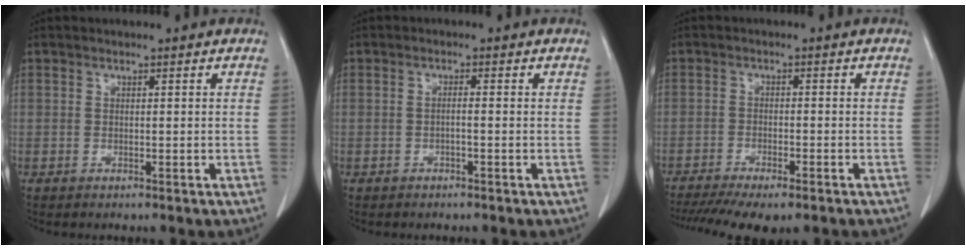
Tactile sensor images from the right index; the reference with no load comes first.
{"total": 1.0, "force": [-0.4, 0.0, 0.9], "torque": [-0.016, 0.003, -0.008]}
{"total": 12.5, "force": [-9.7, 2.9, 7.3], "torque": [-0.127, -0.012, -0.145]}